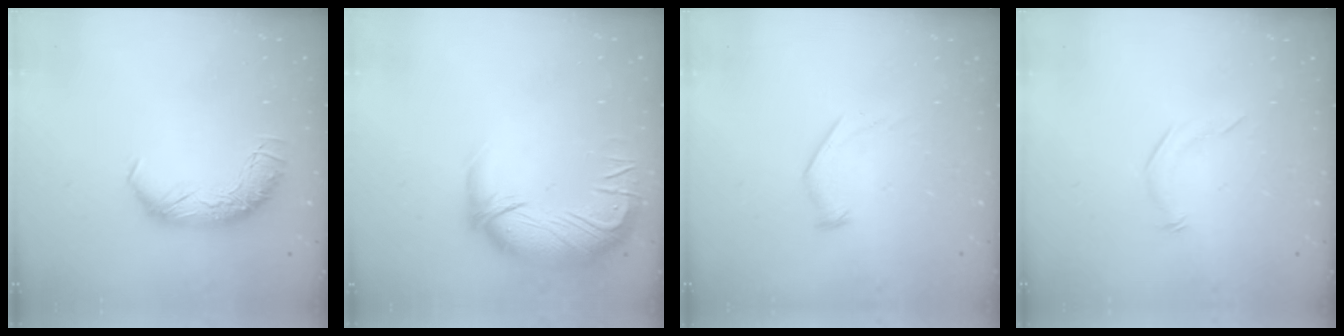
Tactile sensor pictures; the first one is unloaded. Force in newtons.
{"total": 3.0, "press": 0.1, "slide": 3.0}
{"total": 6.5, "press": 6.4, "slide": 0.9}
{"total": 5.8, "press": 5.7, "slide": 1.1}